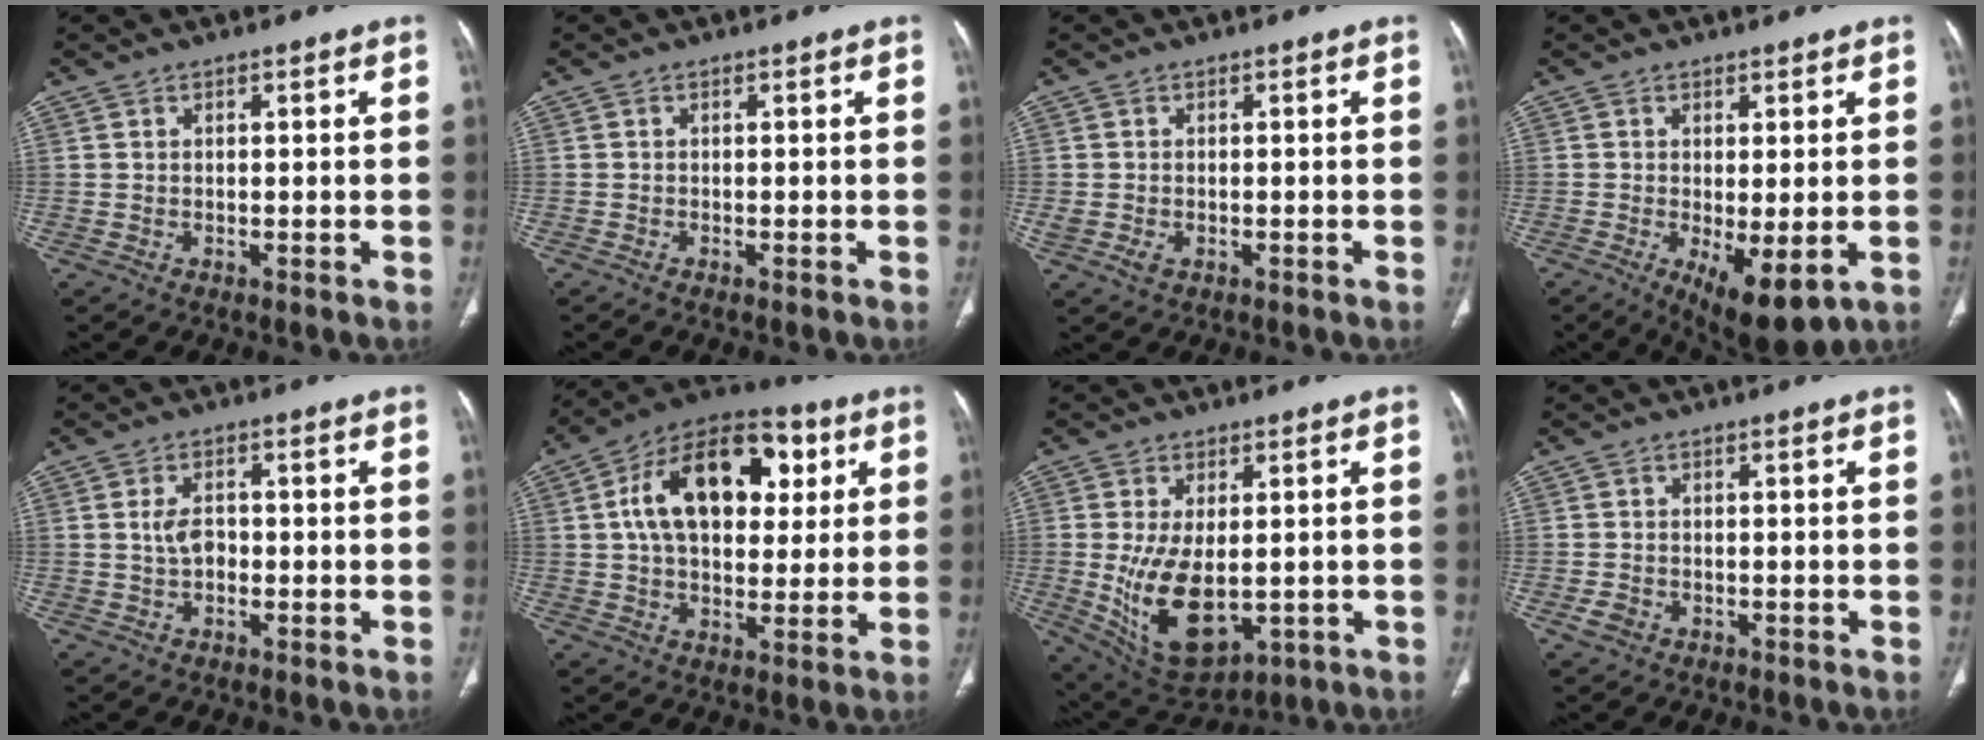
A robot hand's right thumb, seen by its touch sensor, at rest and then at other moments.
{"total": 0.9, "force": [-0.7, 0.3, 0.5], "torque": [-0.013, -0.001, -0.009]}
{"total": 2.1, "force": [-0.7, 1.4, 1.4], "torque": [-0.026, 0.002, -0.007]}
{"total": 9.4, "force": [-2.8, 3.6, 8.3], "torque": [-0.126, -0.019, -0.031]}
{"total": 3.6, "force": [-0.2, 2.3, 2.7], "torque": [-0.049, 0.010, -0.006]}
{"total": 20.7, "force": [5.2, 12.7, 15.6], "torque": [-0.219, 0.013, 0.075]}
{"total": 14.1, "force": [-1.7, 7.7, 11.6], "torque": [-0.200, -0.015, 0.001]}
{"total": 2.3, "force": [-1.0, 1.8, 1.1], "torque": [-0.018, 0.006, -0.014]}